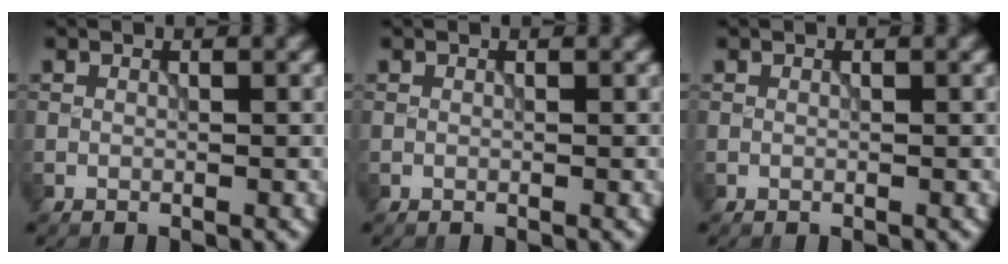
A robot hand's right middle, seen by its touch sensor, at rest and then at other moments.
{"total": 0.0}
{"total": 0.0}